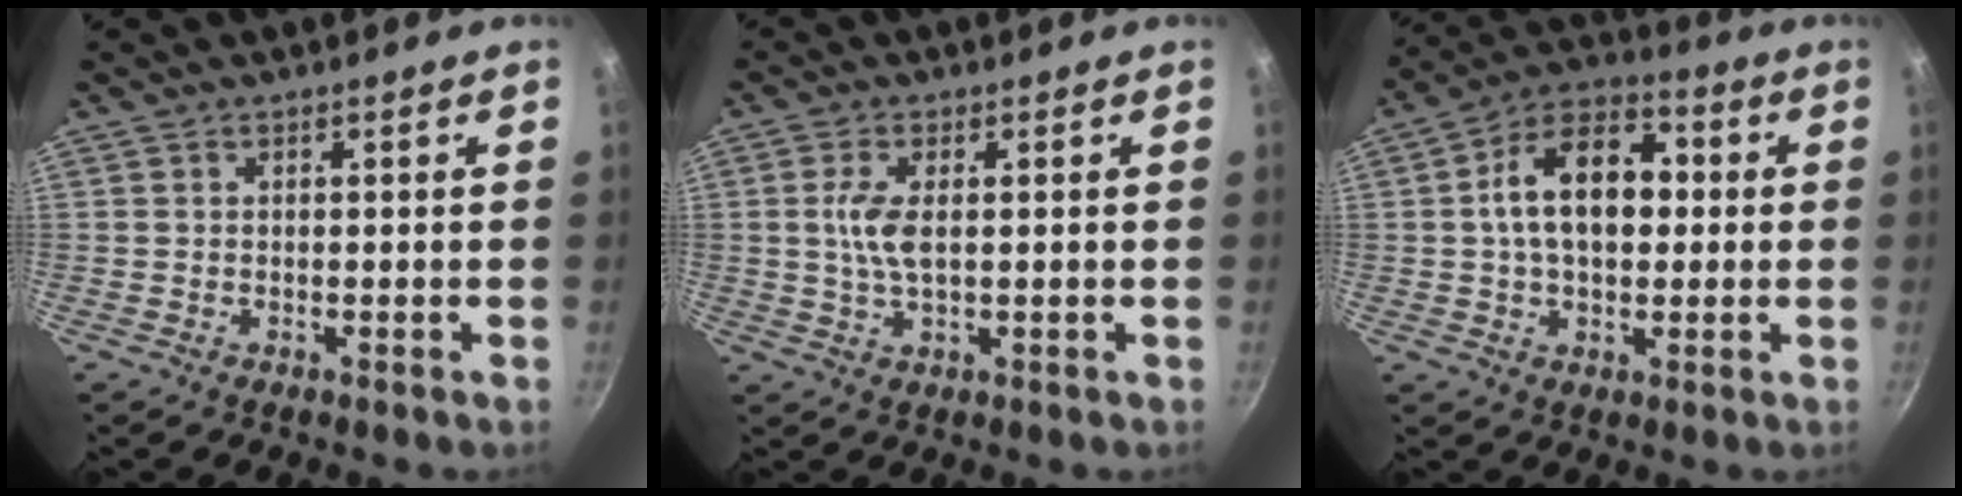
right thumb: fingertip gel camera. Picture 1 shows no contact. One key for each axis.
{"total": 5.3, "fx": 0.6, "fy": 2.2, "fz": 4.8, "tx": -0.104, "ty": 0.001, "tz": 0.012}
{"total": 14.6, "fx": 1.3, "fy": 9.4, "fz": 11.2, "tx": -0.145, "ty": 0.028, "tz": 0.006}